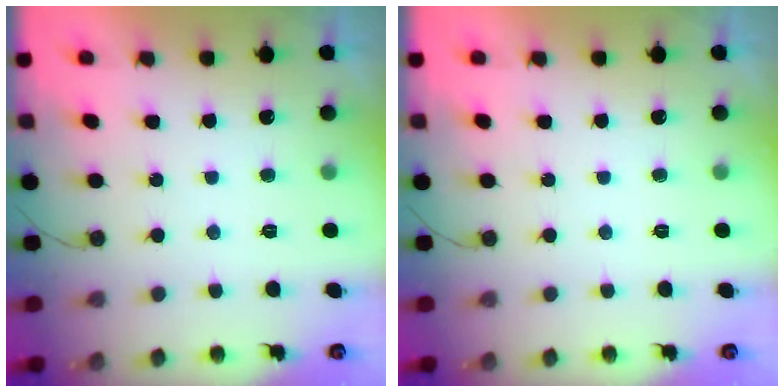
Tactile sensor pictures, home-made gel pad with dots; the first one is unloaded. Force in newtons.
{"total": 0.0}